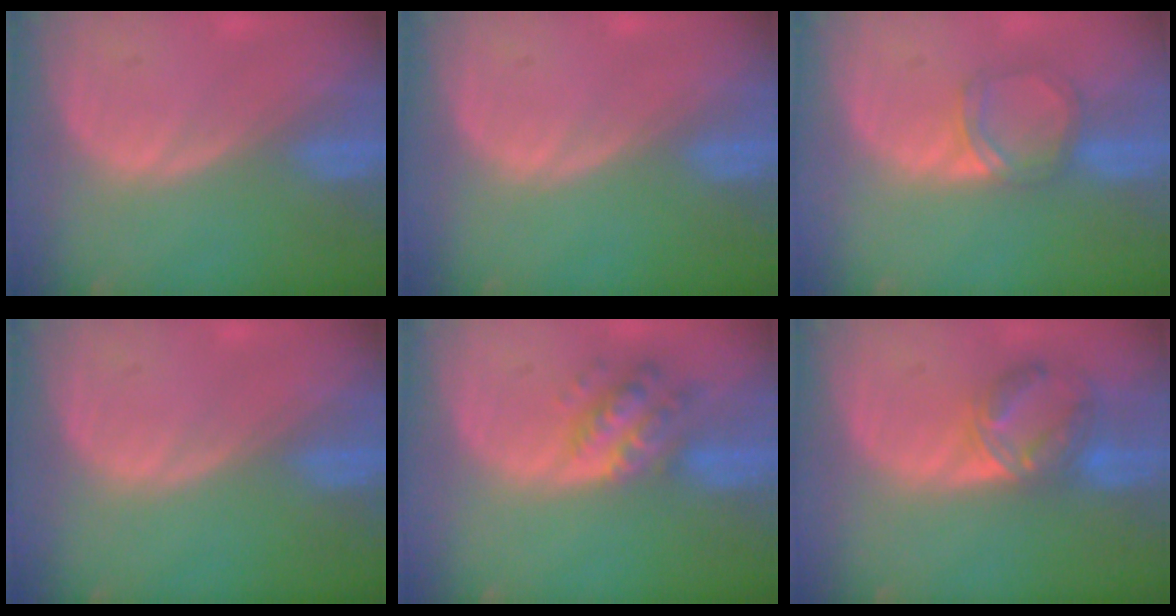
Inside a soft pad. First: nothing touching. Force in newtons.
{"total": 0.0}
{"total": 3.7, "press": 3.7, "slide": 0.4}
{"total": 0.0}
{"total": 6.4, "press": 5.8, "slide": 2.7}
{"total": 6.9, "press": 6.3, "slide": 2.8}